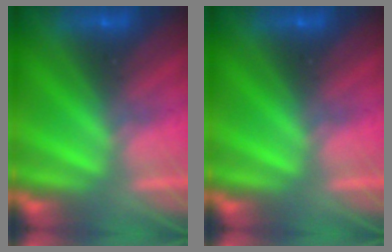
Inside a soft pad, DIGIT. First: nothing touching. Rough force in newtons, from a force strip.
{"total": 0.0}